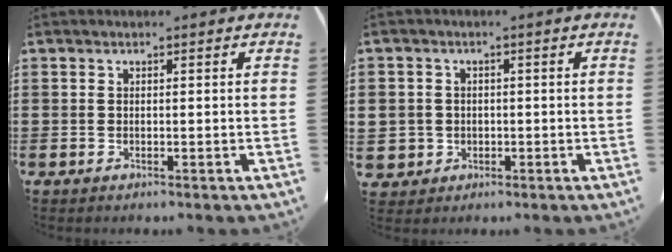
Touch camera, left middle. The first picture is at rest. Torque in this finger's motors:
{"motor_torque": [0.15, -0.09, 0.02, -0.04]}